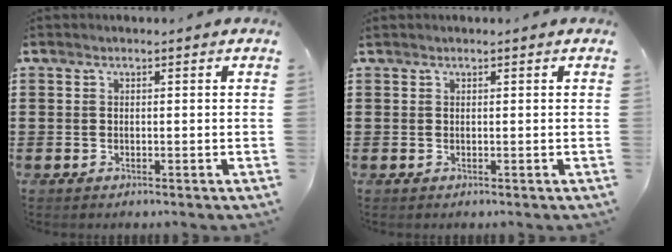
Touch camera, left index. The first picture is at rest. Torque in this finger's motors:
{"motor_torque": [-0.02, 0.00, 0.00, 0.00]}